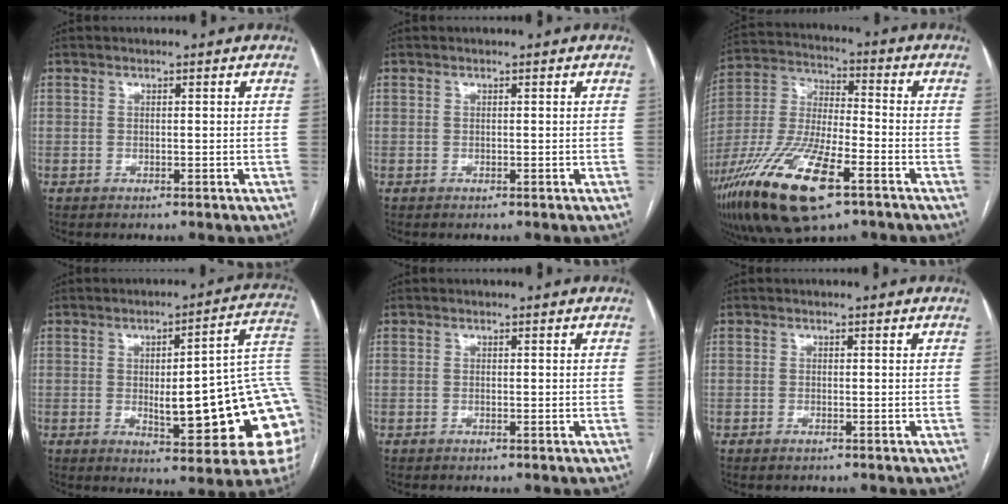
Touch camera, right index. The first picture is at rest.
{"total": 0.0}
{"total": 20.4, "force": [-11.0, 5.5, 16.2], "torque": [-0.360, -0.037, -0.201]}
{"total": 22.3, "force": [-1.9, 4.4, 21.8], "torque": [-0.185, 0.021, -0.014]}
{"total": 0.0}
{"total": 0.7, "force": [-0.5, 0.2, 0.4], "torque": [-0.008, -0.001, -0.007]}